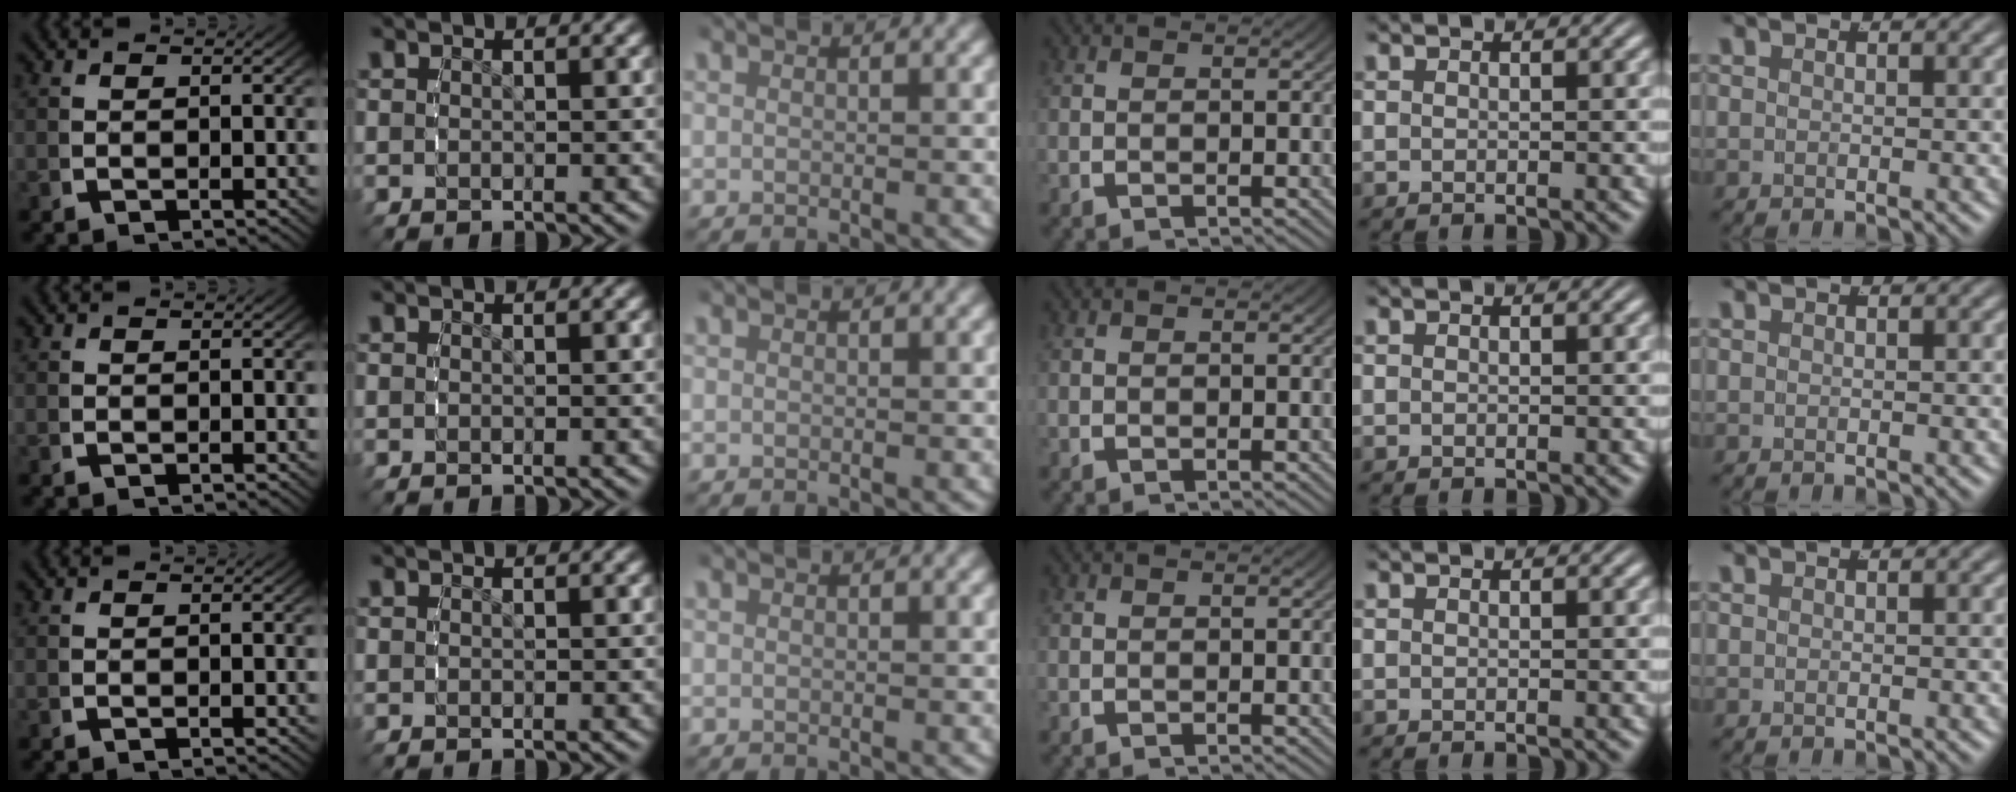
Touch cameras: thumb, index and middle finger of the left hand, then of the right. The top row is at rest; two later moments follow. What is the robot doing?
{"motion": "reach", "object": "photo album"}